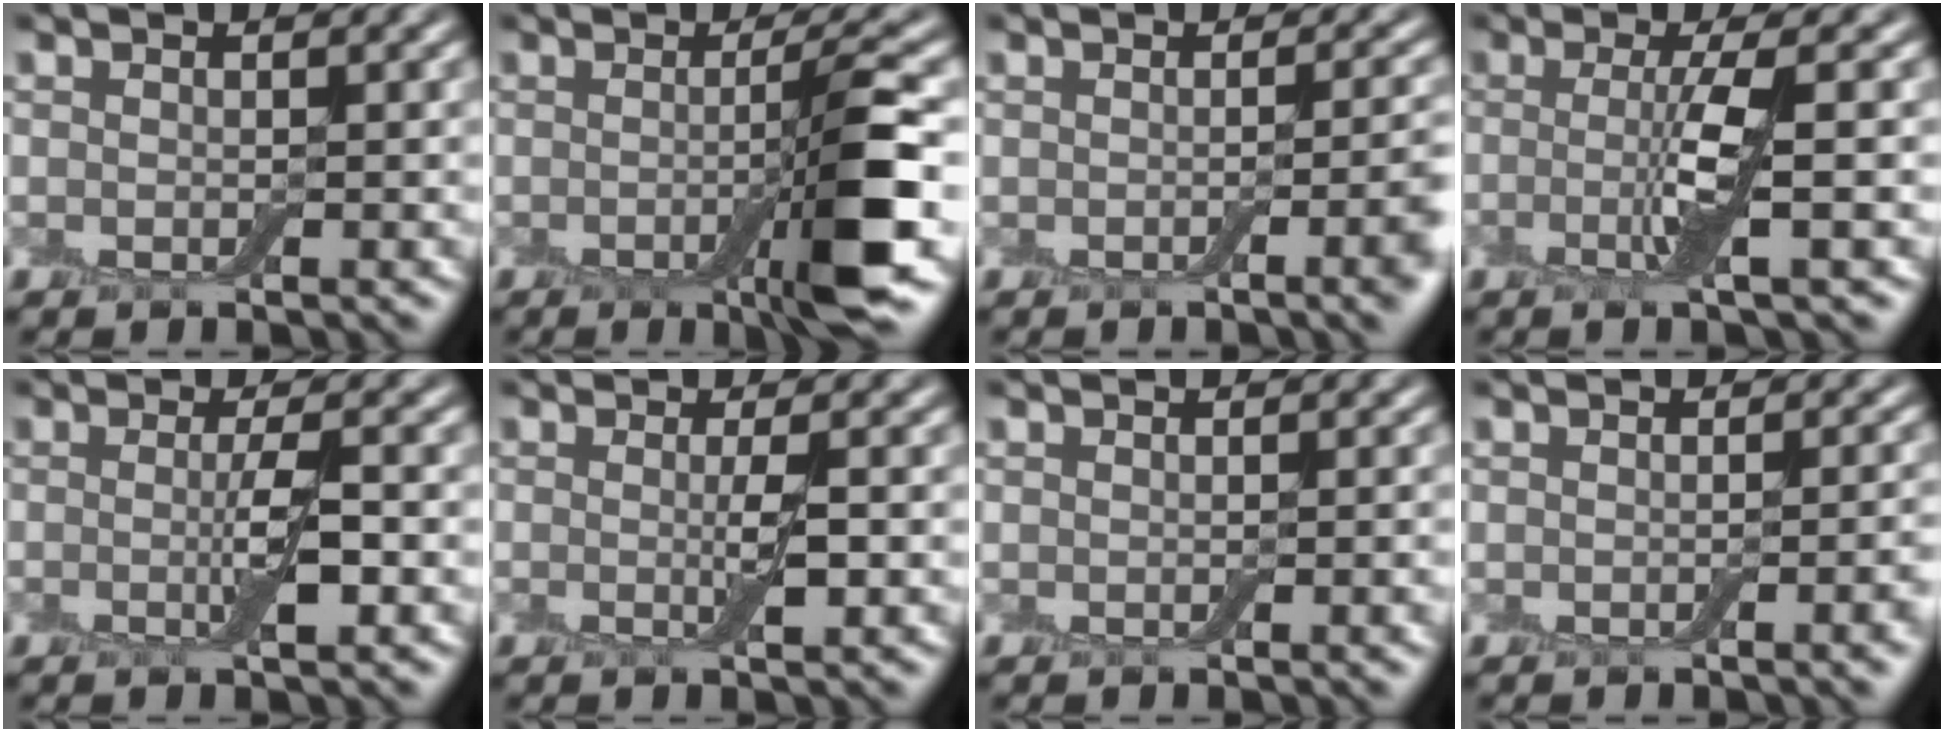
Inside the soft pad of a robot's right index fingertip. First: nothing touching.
{"total": 6.2, "force": [-1.6, 0.6, 6.0], "torque": [-0.087, 0.000, -0.032]}
{"total": 3.7, "force": [-1.2, 1.0, 3.4], "torque": [-0.035, -0.006, -0.017]}
{"total": 3.8, "force": [-0.3, 0.4, 3.7], "torque": [-0.071, -0.006, -0.012]}
{"total": 2.6, "force": [-0.2, 0.1, 2.6], "torque": [-0.050, -0.005, -0.008]}
{"total": 1.7, "force": [-0.1, -0.1, 1.7], "torque": [-0.037, -0.005, -0.004]}
{"total": 1.1, "force": [-0.1, 0.2, 1.0], "torque": [-0.012, -0.001, -0.001]}
{"total": 2.5, "force": [-0.8, 0.6, 2.3], "torque": [-0.027, -0.004, -0.011]}